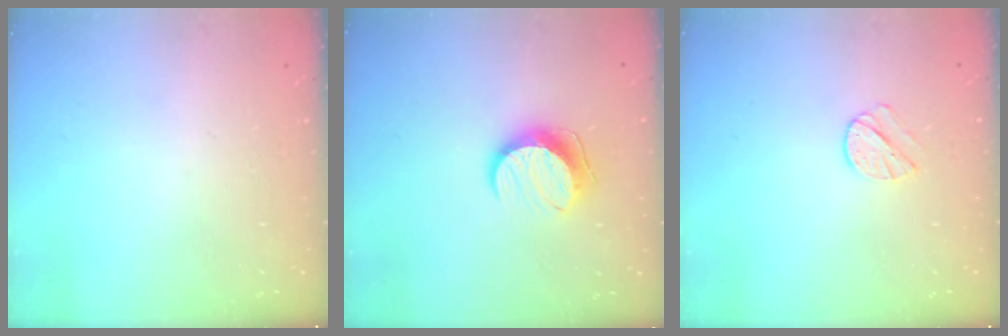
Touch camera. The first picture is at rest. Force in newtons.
{"total": 10.0, "press": 10.0, "slide": 0.4}
{"total": 6.3, "press": 6.3, "slide": 0.8}